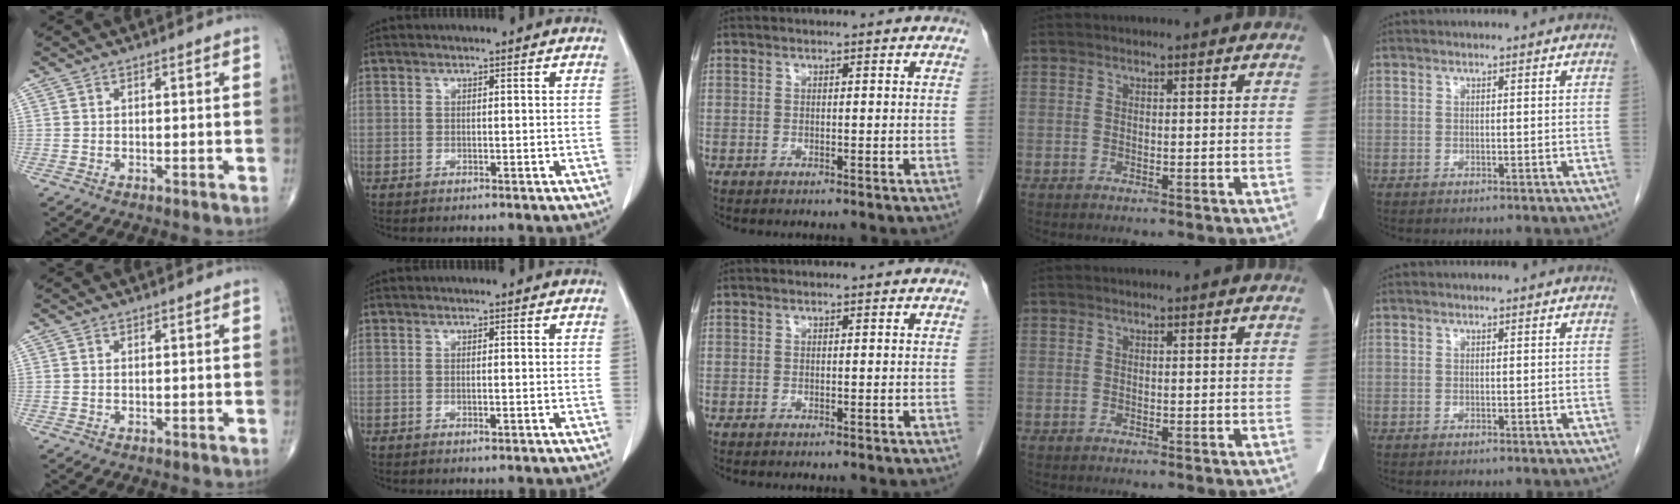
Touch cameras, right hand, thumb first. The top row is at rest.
{"index": {"total": 0.8, "force": [-0.2, 0.2, 0.8], "torque": [-0.013, -0.002, -0.001]}}